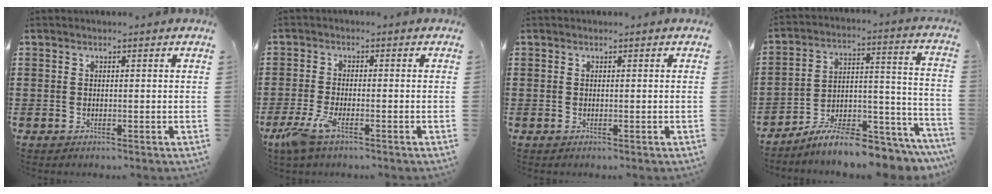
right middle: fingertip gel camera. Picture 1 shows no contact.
{"total": 4.5, "force": [-2.6, 1.1, 3.5], "torque": [-0.092, -0.011, -0.054]}
{"total": 0.0}
{"total": 8.5, "force": [-7.8, 0.6, 3.4], "torque": [-0.049, 0.012, -0.150]}